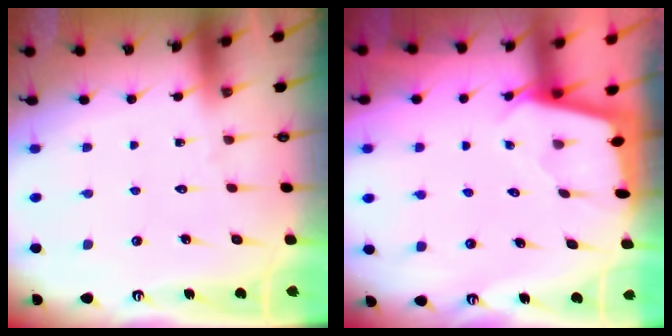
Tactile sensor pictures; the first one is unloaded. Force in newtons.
{"total": 1.8, "press": 1.8, "slide": 0.2}